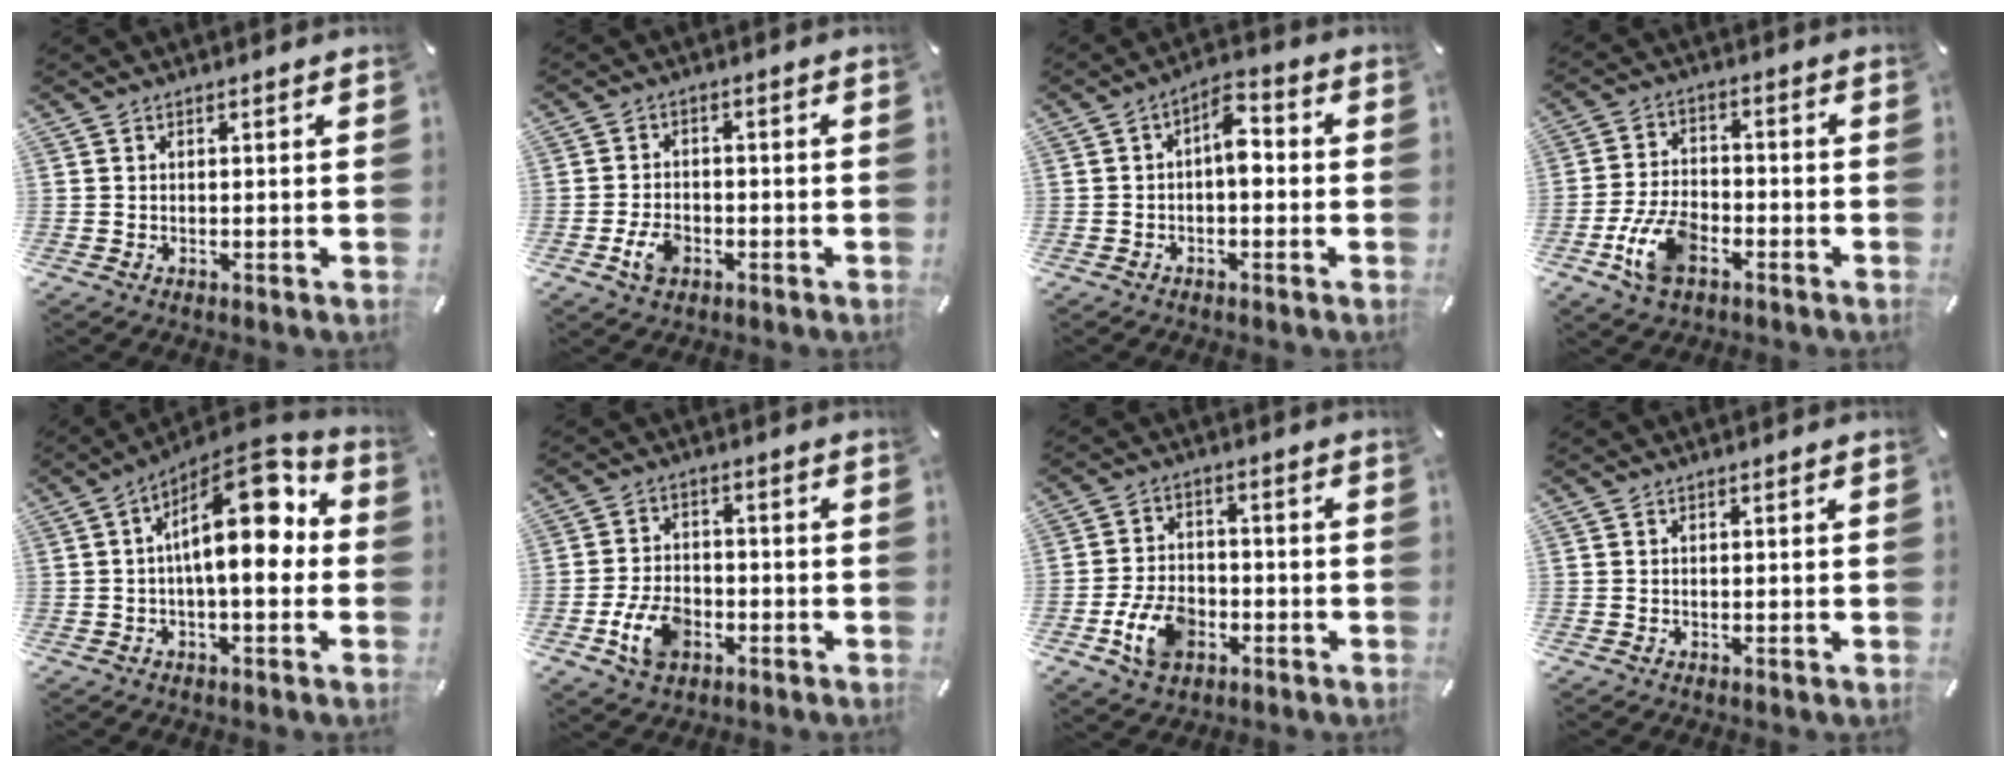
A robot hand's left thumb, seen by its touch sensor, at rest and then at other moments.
{"total": 5.4, "force": [-2.2, 3.7, 3.3], "torque": [-0.072, 0.006, -0.042]}
{"total": 6.3, "force": [-0.7, 3.4, 5.3], "torque": [-0.082, 0.012, -0.016]}
{"total": 11.1, "force": [-5.1, 6.4, 7.4], "torque": [-0.162, 0.014, -0.092]}
{"total": 15.7, "force": [2.5, 6.6, 14.1], "torque": [-0.218, -0.022, 0.036]}
{"total": 9.0, "force": [-3.3, 6.2, 5.5], "torque": [-0.110, 0.012, -0.060]}
{"total": 9.9, "force": [-3.7, 6.9, 6.0], "torque": [-0.124, 0.013, -0.067]}
{"total": 0.0}